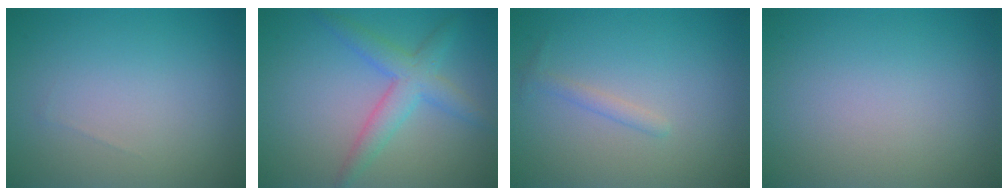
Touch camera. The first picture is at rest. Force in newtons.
{"total": 3.7, "press": 3.7, "slide": 0.1}
{"total": 1.0, "press": 1.0, "slide": 0.0}
{"total": 0.0}